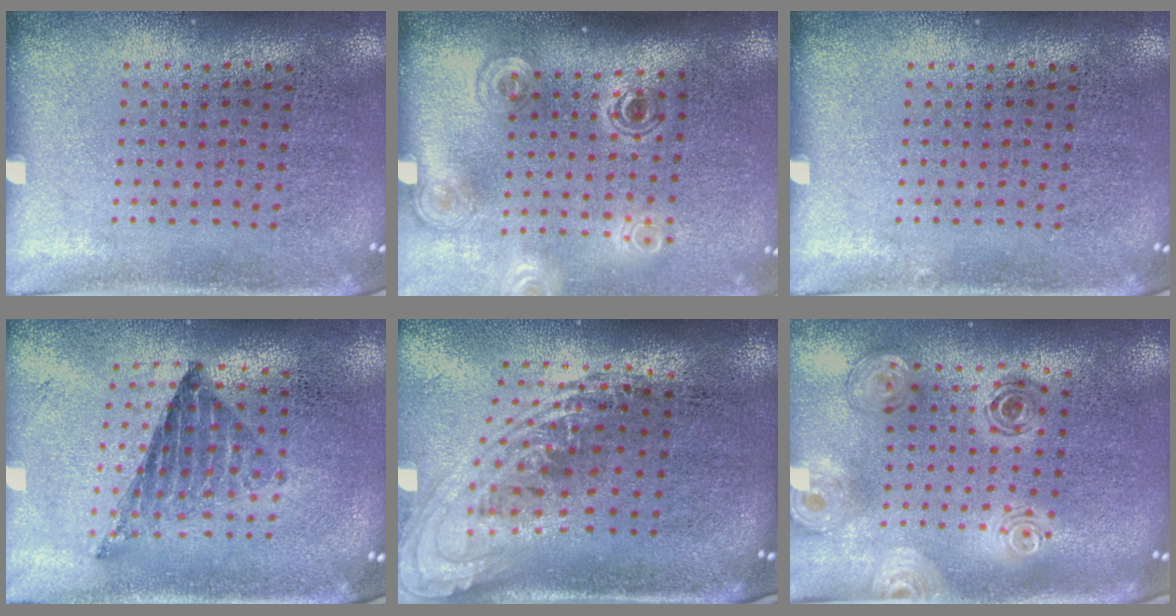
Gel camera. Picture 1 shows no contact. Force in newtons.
{"total": 1.8, "press": 1.2, "slide": 1.3}
{"total": 0.0}
{"total": 0.8, "press": 0.8, "slide": 0.1}
{"total": 2.4, "press": 1.7, "slide": 1.7}
{"total": 1.5, "press": 1.3, "slide": 0.7}